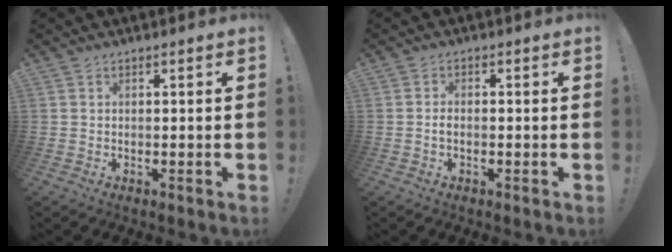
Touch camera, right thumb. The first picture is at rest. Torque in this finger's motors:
{"motor_torque": [-0.01, 0.04, 0.12, -0.02, -0.05]}